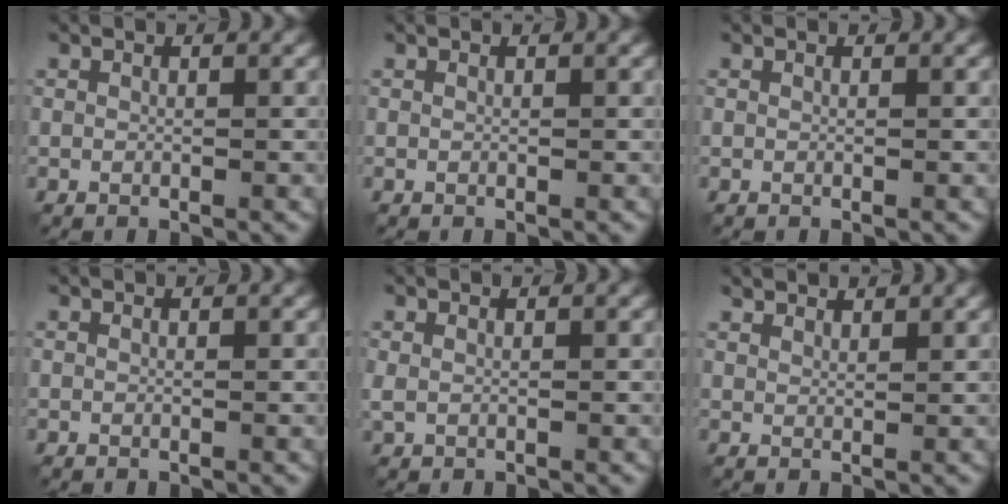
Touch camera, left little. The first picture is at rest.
{"total": 0.0}
{"total": 0.0}
{"total": 0.0}
{"total": 0.7, "force": [0.2, 0.4, 0.6], "torque": [-0.018, 0.000, 0.005]}
{"total": 2.6, "force": [2.4, 0.6, 0.8], "torque": [-0.013, 0.000, 0.042]}